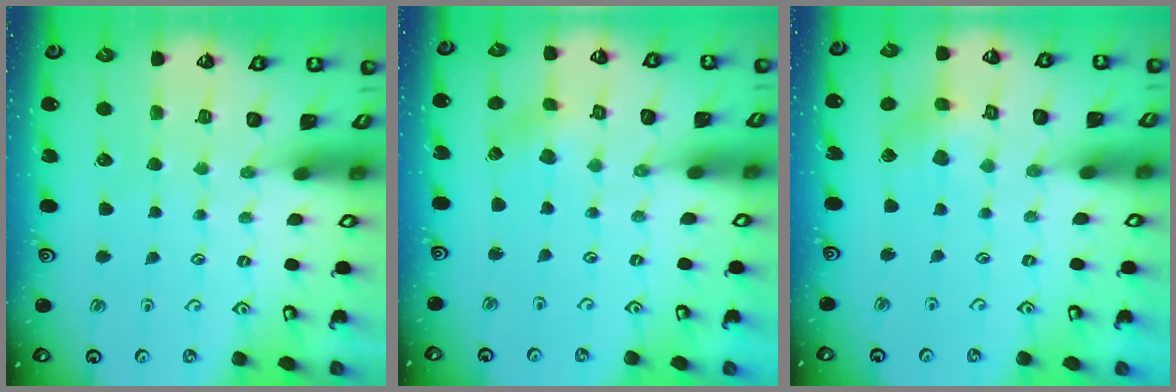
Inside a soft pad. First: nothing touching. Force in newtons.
{"total": 2.2, "press": 2.2, "slide": 0.3}
{"total": 5.5, "press": 5.5, "slide": 0.5}